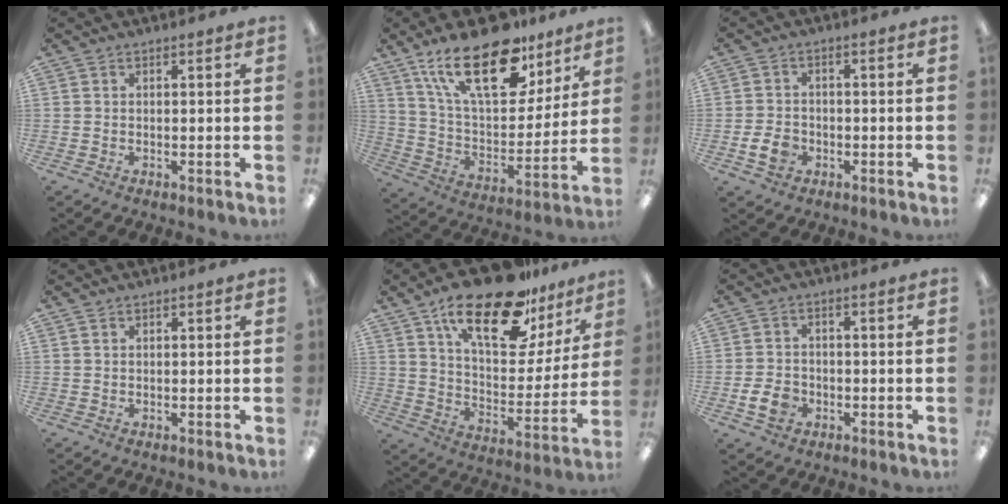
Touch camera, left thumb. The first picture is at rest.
{"total": 24.3, "force": [15.5, 10.8, 15.2], "torque": [-0.268, -0.079, 0.268]}
{"total": 5.1, "force": [-1.8, 3.8, 2.8], "torque": [-0.055, 0.006, -0.031]}
{"total": 0.6, "force": [0.4, 0.4, 0.2], "torque": [-0.005, 0.002, 0.008]}
{"total": 23.8, "force": [15.8, 9.4, 15.1], "torque": [-0.235, -0.095, 0.267]}
{"total": 5.3, "force": [-1.9, 4.0, 2.9], "torque": [-0.065, 0.005, -0.035]}